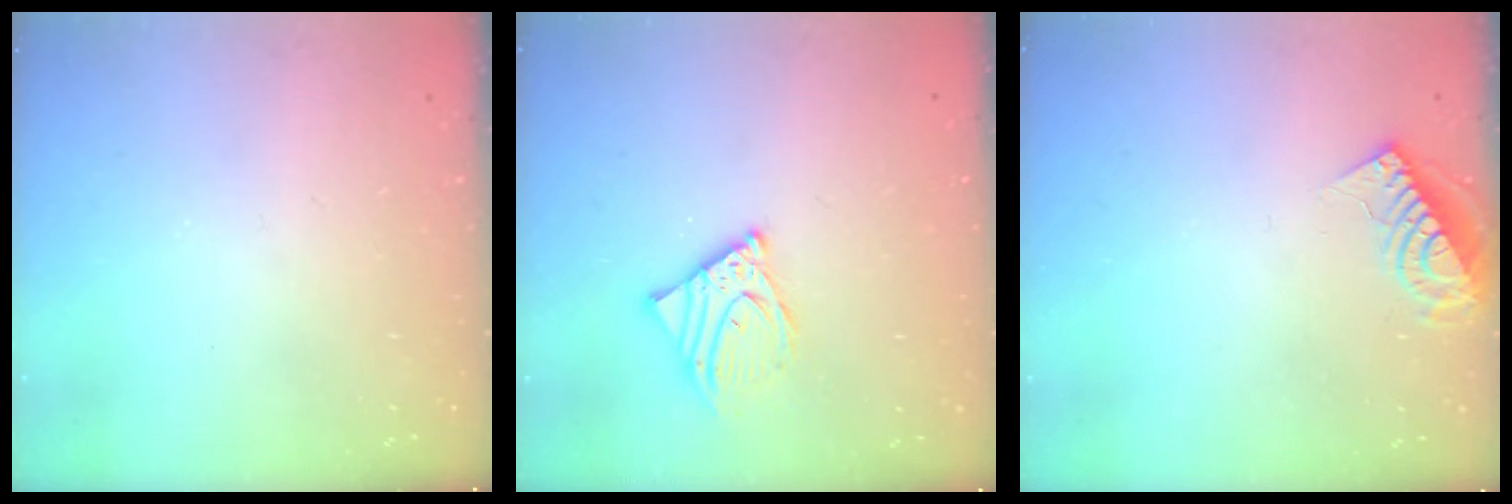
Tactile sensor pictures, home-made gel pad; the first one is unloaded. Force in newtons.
{"total": 8.7, "press": 8.6, "slide": 1.1}
{"total": 9.0, "press": 8.9, "slide": 0.9}